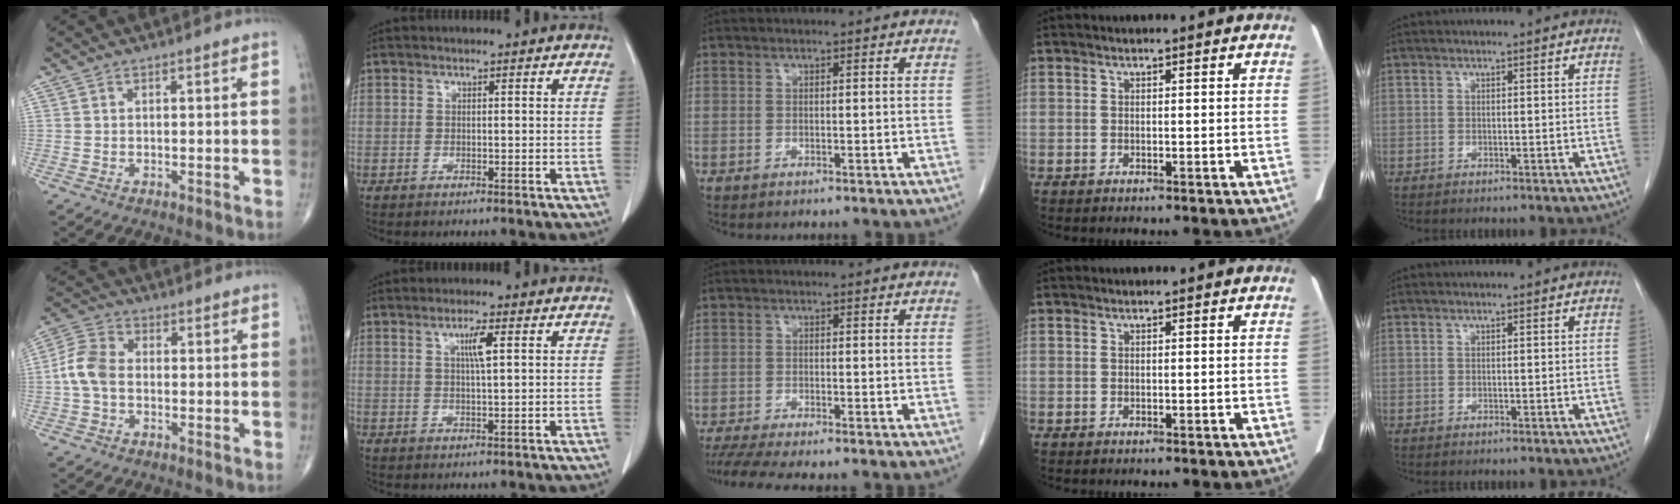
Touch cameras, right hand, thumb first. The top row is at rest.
{"thumb": {"total": 6.8, "force": [-0.7, 4.7, 4.9], "torque": [-0.101, 0.020, -0.025]}, "index": {"total": 3.2, "force": [1.1, 0.0, 3.0], "torque": [-0.054, 0.000, 0.018]}, "middle": {"total": 7.1, "force": [-6.1, 0.1, 3.7], "torque": [-0.058, -0.016, -0.098]}}